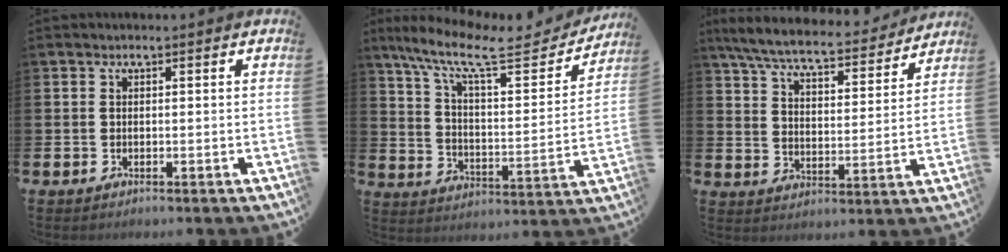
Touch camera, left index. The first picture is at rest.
{"total": 10.5, "force": [8.5, 2.7, 5.6], "torque": [-0.133, -0.055, 0.138]}
{"total": 7.6, "force": [6.9, 1.0, 3.0], "torque": [-0.090, -0.043, 0.118]}